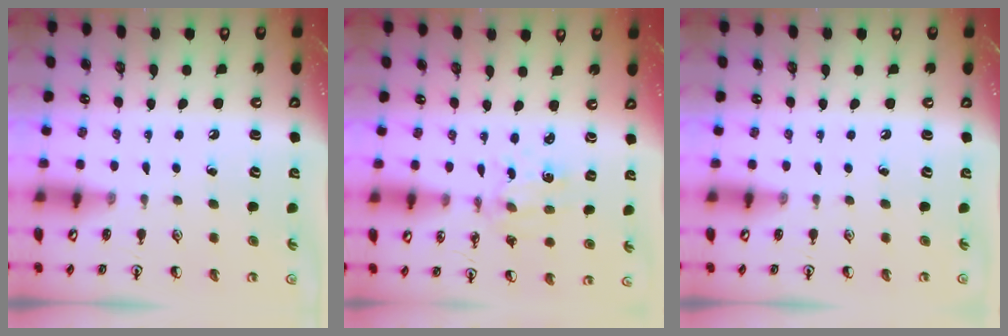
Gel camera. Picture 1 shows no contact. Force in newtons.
{"total": 2.0, "press": 2.0, "slide": 0.3}
{"total": 0.0}